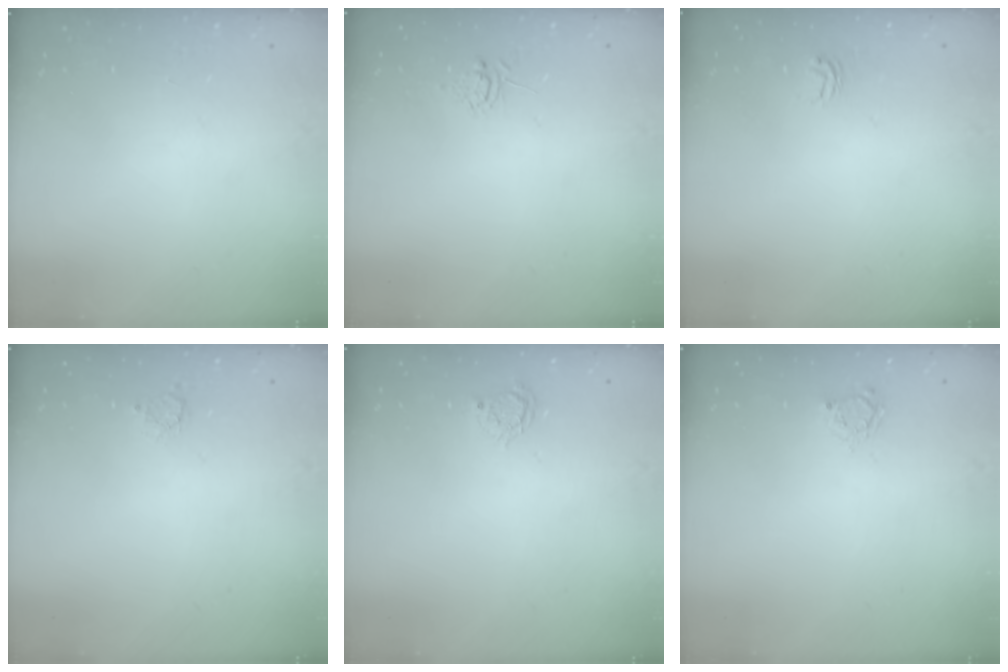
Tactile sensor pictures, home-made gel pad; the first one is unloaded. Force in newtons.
{"total": 3.9, "press": 3.9, "slide": 0.2}
{"total": 2.1, "press": 2.1, "slide": 0.2}
{"total": 2.4, "press": 2.4, "slide": 0.3}
{"total": 3.8, "press": 3.8, "slide": 0.4}
{"total": 2.9, "press": 2.9, "slide": 0.3}